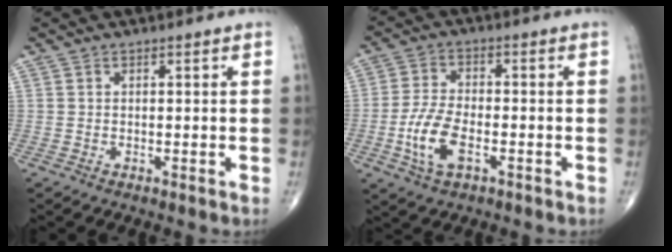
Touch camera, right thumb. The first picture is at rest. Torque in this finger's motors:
{"motor_torque": [-0.18, 0.49, 0.93, 0.07, 0.24]}